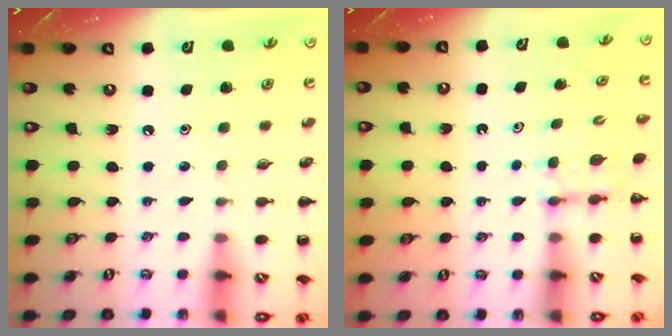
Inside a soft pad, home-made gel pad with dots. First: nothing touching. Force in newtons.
{"total": 3.5, "press": 3.3, "slide": 1.2}